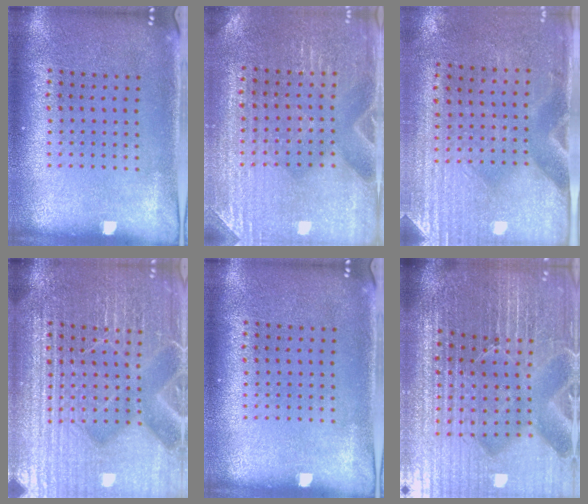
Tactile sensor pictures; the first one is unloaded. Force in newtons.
{"total": 3.1, "press": 3.1, "slide": 0.3}
{"total": 3.0, "press": 2.6, "slide": 1.6}
{"total": 7.6, "press": 7.5, "slide": 1.1}
{"total": 0.0}
{"total": 7.0, "press": 6.2, "slide": 3.4}